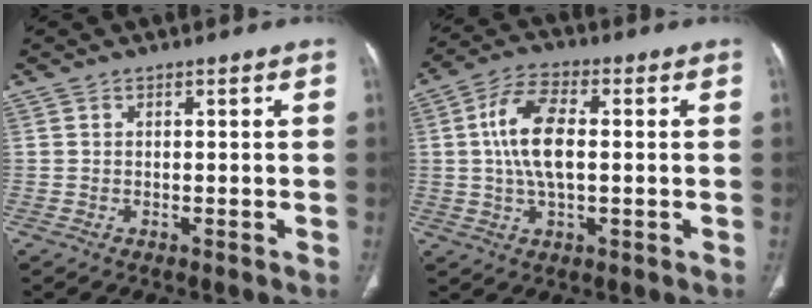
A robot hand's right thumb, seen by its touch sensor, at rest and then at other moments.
{"total": 10.3, "force": [0.7, 4.7, 9.2], "torque": [-0.182, 0.012, 0.011]}